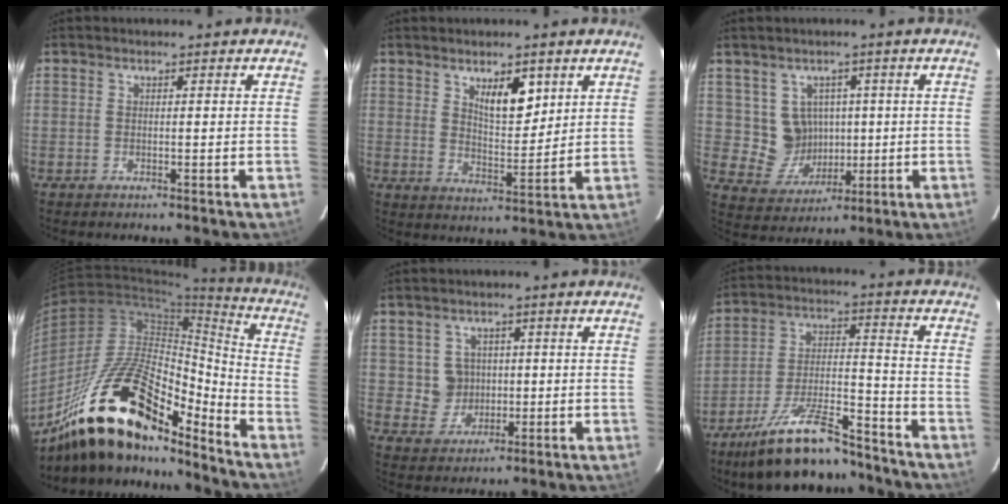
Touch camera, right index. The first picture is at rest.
{"total": 6.5, "force": [3.4, 2.3, 5.0], "torque": [-0.084, -0.005, 0.062]}
{"total": 6.7, "force": [1.4, 6.3, 1.9], "torque": [-0.033, 0.016, 0.043]}
{"total": 20.9, "force": [-15.0, 6.4, 13.1], "torque": [-0.232, 0.021, -0.261]}
{"total": 4.7, "force": [0.6, 4.6, 0.8], "torque": [-0.007, 0.012, 0.017]}
{"total": 14.7, "force": [-11.8, 3.0, 8.3], "torque": [-0.154, -0.001, -0.209]}